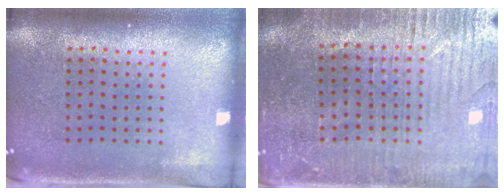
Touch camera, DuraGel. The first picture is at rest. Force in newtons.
{"total": 2.2, "press": 2.2, "slide": 0.5}